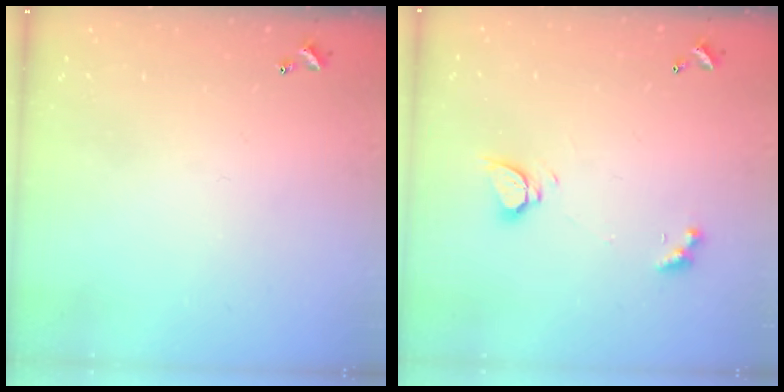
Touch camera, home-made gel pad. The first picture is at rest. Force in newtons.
{"total": 3.3, "press": 3.3, "slide": 0.4}